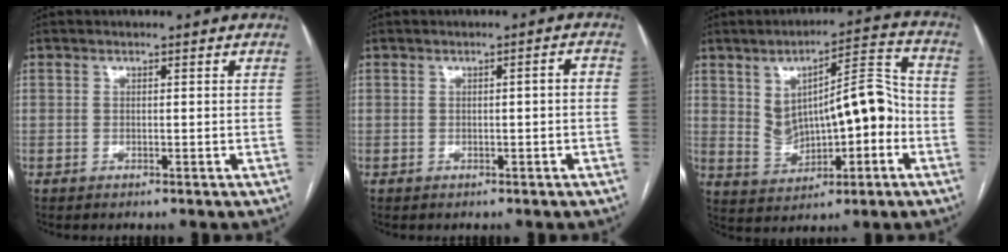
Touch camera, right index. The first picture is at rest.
{"total": 1.4, "force": [-0.3, 0.1, 1.4], "torque": [-0.015, 0.003, -0.003]}
{"total": 12.4, "force": [-0.2, 4.8, 11.4], "torque": [-0.182, 0.033, 0.018]}